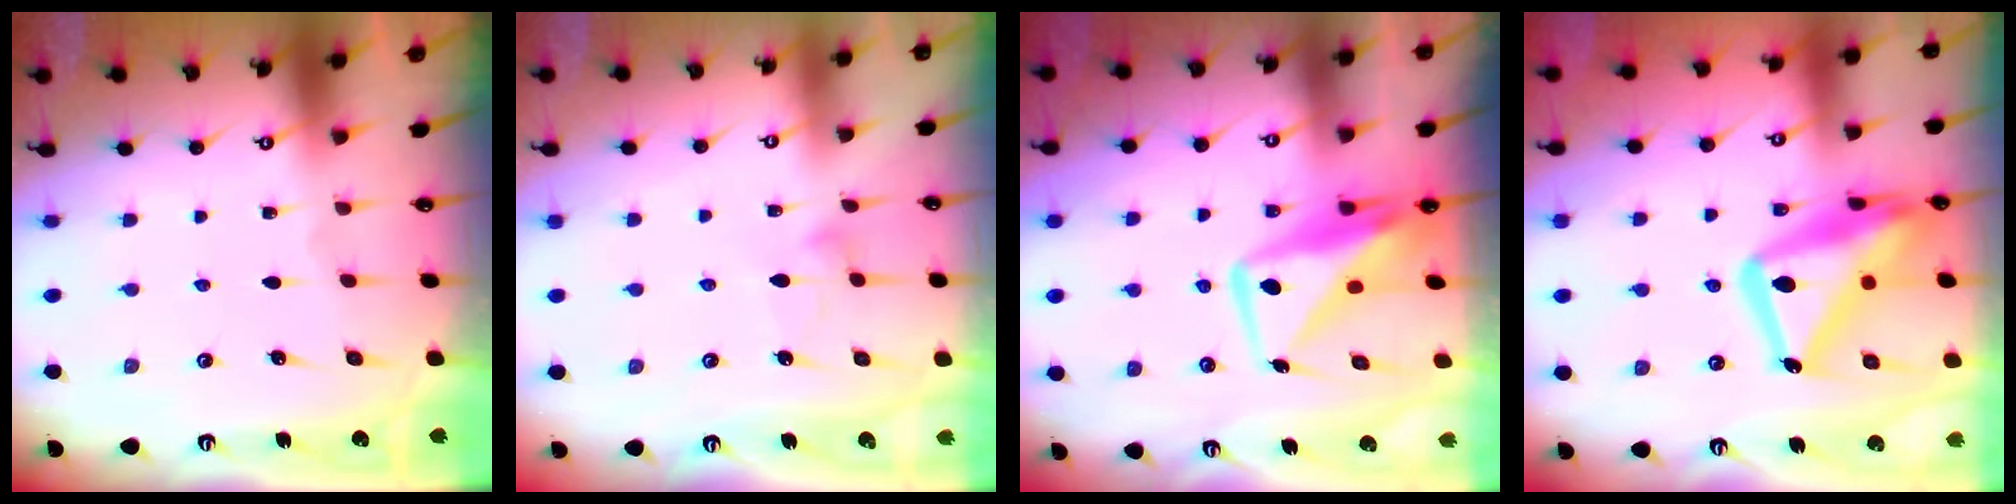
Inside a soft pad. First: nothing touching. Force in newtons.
{"total": 6.4, "press": 6.4, "slide": 0.5}
{"total": 11.3, "press": 11.2, "slide": 0.9}
{"total": 21.8, "press": 21.7, "slide": 2.2}